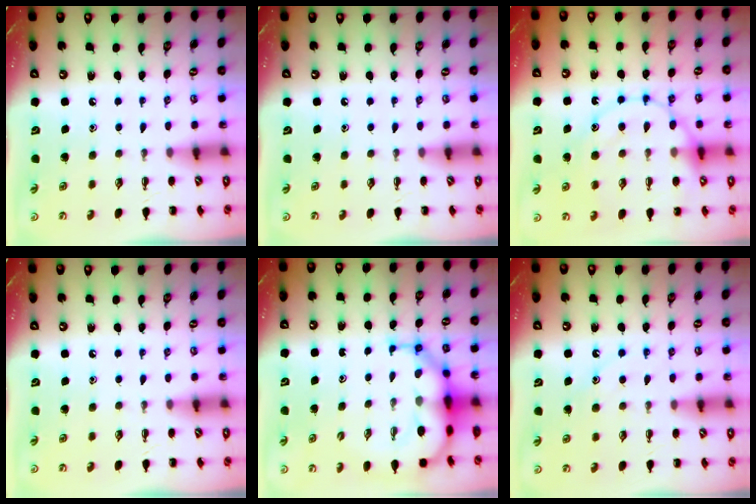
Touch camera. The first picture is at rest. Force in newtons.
{"total": 0.0}
{"total": 16.8, "press": 16.7, "slide": 1.6}
{"total": 0.0}
{"total": 10.8, "press": 10.3, "slide": 2.9}
{"total": 10.8, "press": 10.8, "slide": 1.1}